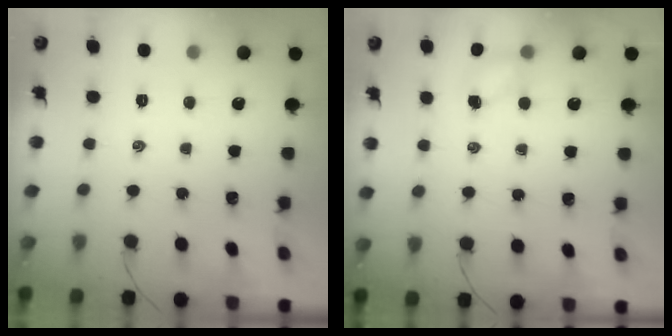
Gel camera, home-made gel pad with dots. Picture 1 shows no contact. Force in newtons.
{"total": 5.0, "press": 4.9, "slide": 1.1}